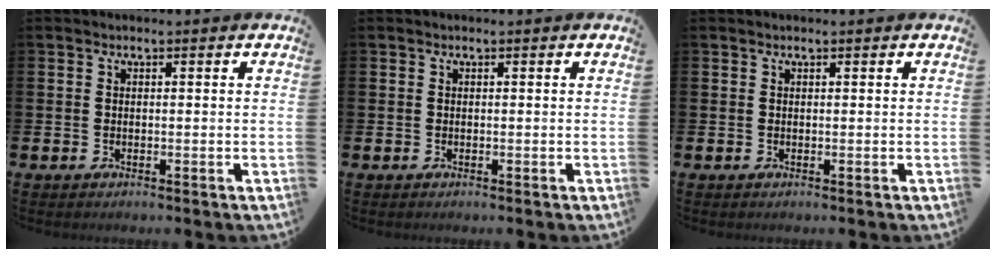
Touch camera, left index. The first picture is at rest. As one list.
[{"total": 0.0}, {"total": 0.0}]